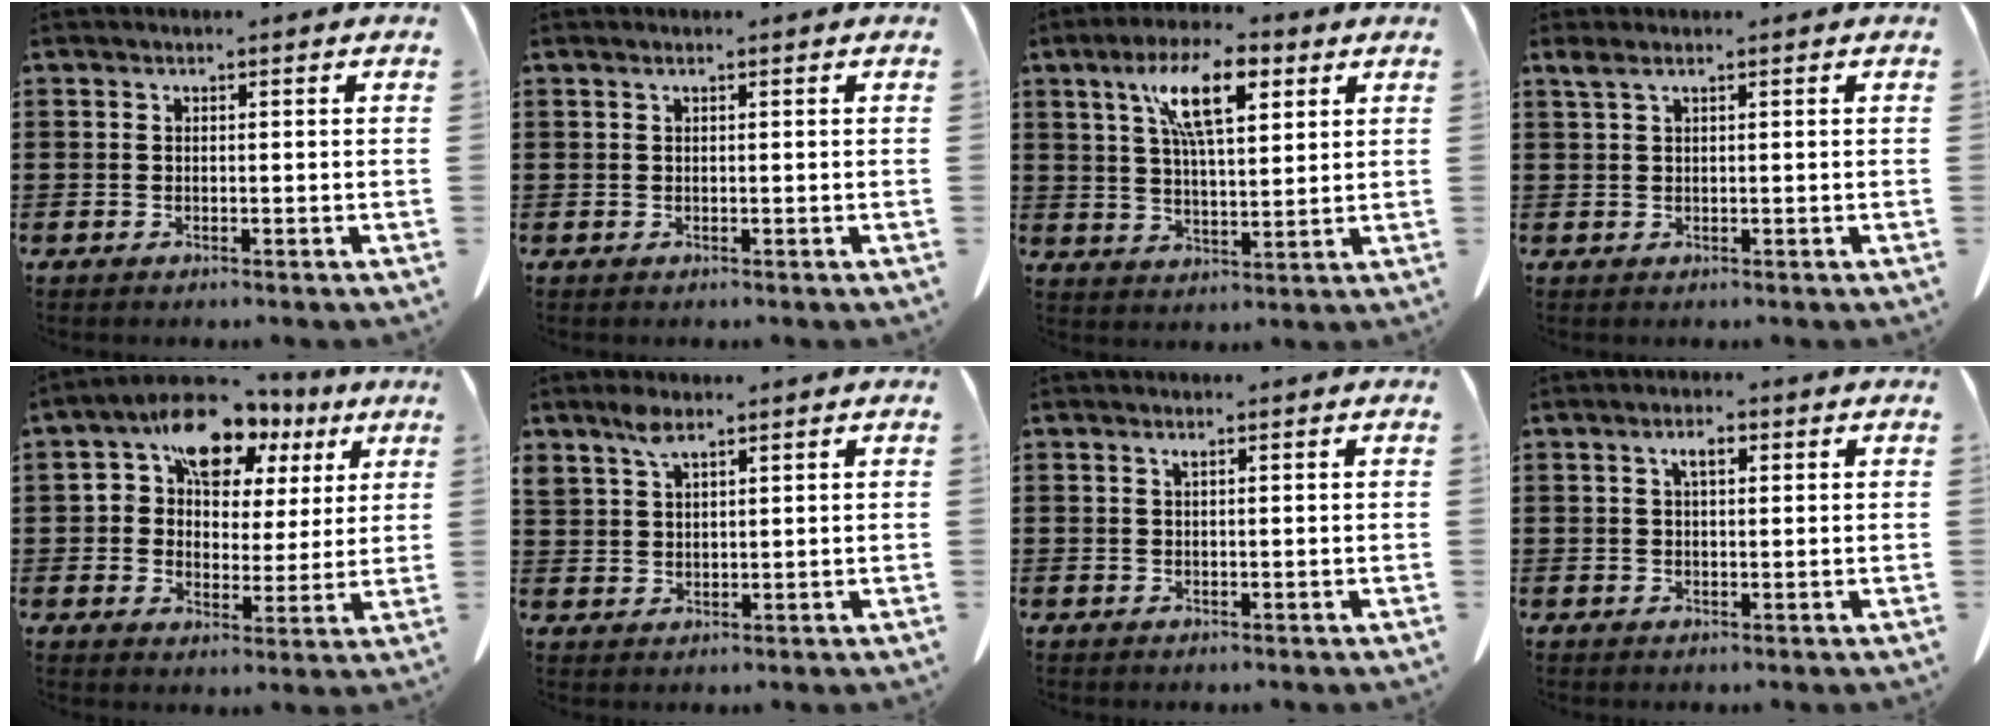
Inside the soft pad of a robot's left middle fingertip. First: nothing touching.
{"total": 0.5, "force": [0.3, 0.0, 0.4], "torque": [-0.008, 0.000, 0.005]}
{"total": 11.3, "force": [5.9, 3.9, 8.9], "torque": [-0.168, 0.001, 0.099]}
{"total": 1.3, "force": [0.6, 0.3, 1.1], "torque": [-0.023, 0.002, 0.011]}
{"total": 11.4, "force": [6.7, 7.0, 5.9], "torque": [-0.119, -0.012, 0.117]}
{"total": 3.2, "force": [2.4, 1.2, 1.6], "torque": [-0.038, 0.003, 0.045]}
{"total": 0.6, "force": [0.3, 0.1, 0.5], "torque": [-0.012, 0.000, 0.007]}
{"total": 3.1, "force": [1.2, 1.1, 2.7], "torque": [-0.049, 0.006, 0.017]}